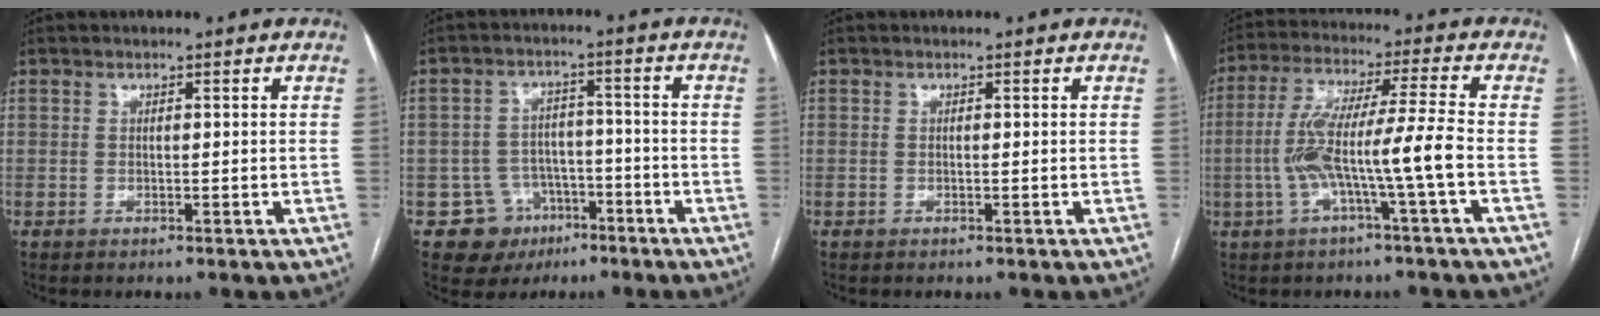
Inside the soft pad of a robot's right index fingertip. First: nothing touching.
{"total": 8.0, "force": [-3.9, 6.9, 0.7], "torque": [-0.002, 0.018, -0.049]}
{"total": 0.0}
{"total": 10.4, "force": [-2.7, -0.6, 10.1], "torque": [-0.207, 0.022, -0.050]}